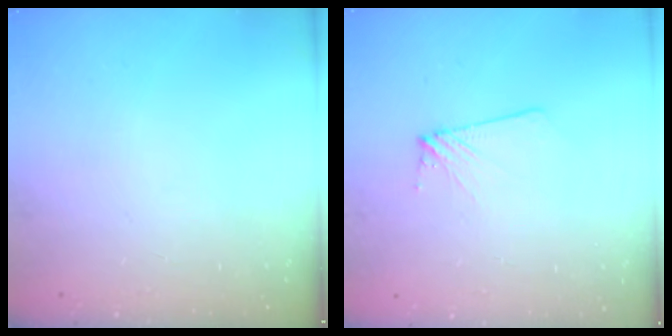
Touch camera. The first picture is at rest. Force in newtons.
{"total": 4.3, "press": 4.2, "slide": 0.6}